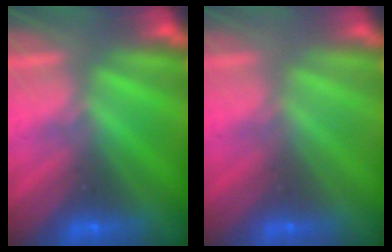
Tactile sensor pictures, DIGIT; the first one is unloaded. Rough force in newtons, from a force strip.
{"total": 3.3}